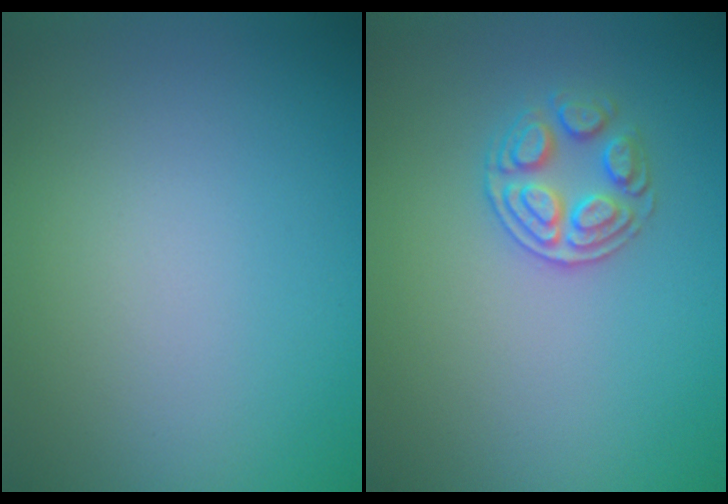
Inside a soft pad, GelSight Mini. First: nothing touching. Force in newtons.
{"total": 2.6, "press": 2.5, "slide": 0.8}